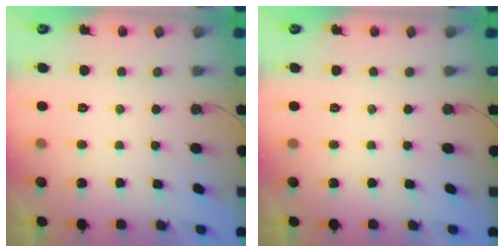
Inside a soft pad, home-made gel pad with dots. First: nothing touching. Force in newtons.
{"total": 0.0}